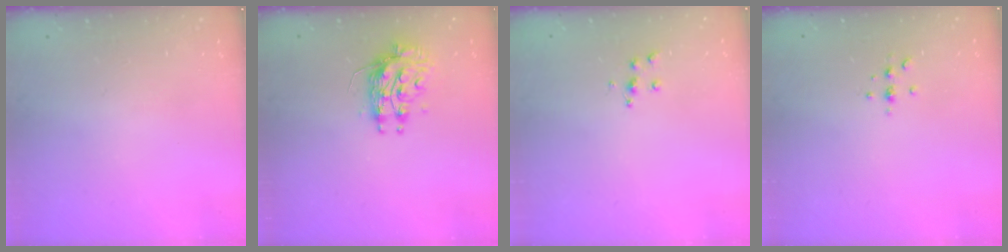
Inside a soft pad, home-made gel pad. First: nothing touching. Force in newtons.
{"total": 9.2, "press": 9.2, "slide": 0.7}
{"total": 5.9, "press": 5.9, "slide": 0.3}
{"total": 3.7, "press": 3.3, "slide": 1.6}